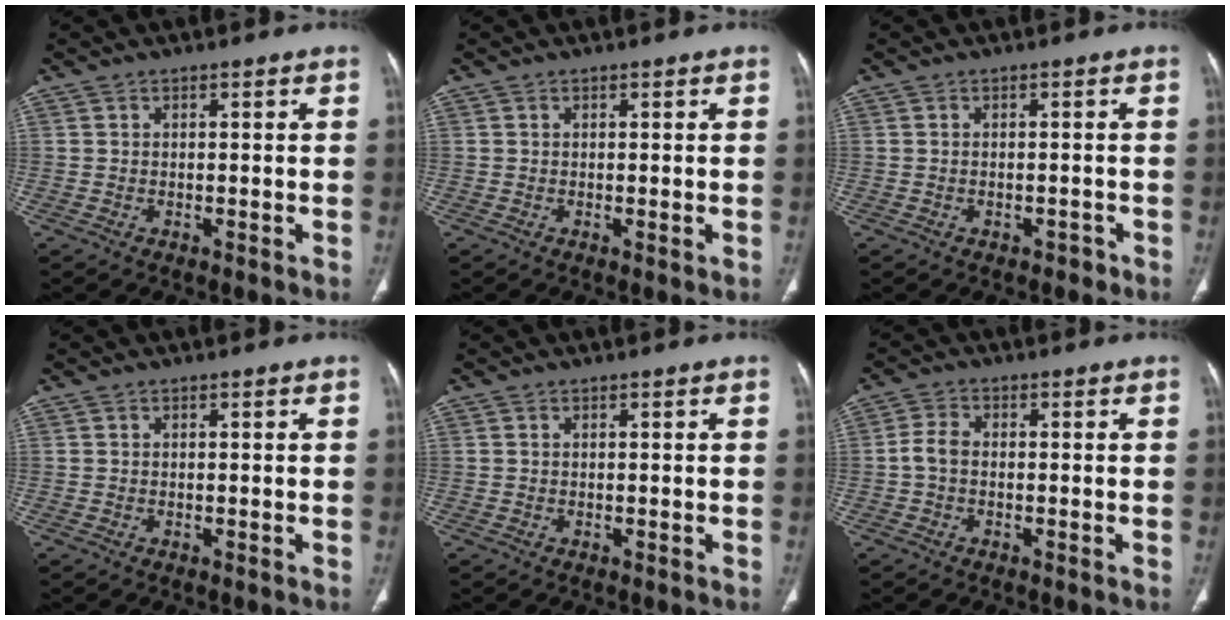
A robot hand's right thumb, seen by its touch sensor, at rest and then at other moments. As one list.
[{"total": 0.5, "force": [0.0, 0.0, 0.5], "torque": [-0.012, -0.004, -0.001]}, {"total": 1.3, "force": [-0.9, 0.8, 0.5], "torque": [-0.008, 0.012, -0.009]}, {"total": 0.0}, {"total": 0.0}, {"total": 3.1, "force": [-0.5, 2.0, 2.3], "torque": [-0.047, 0.007, -0.017]}]